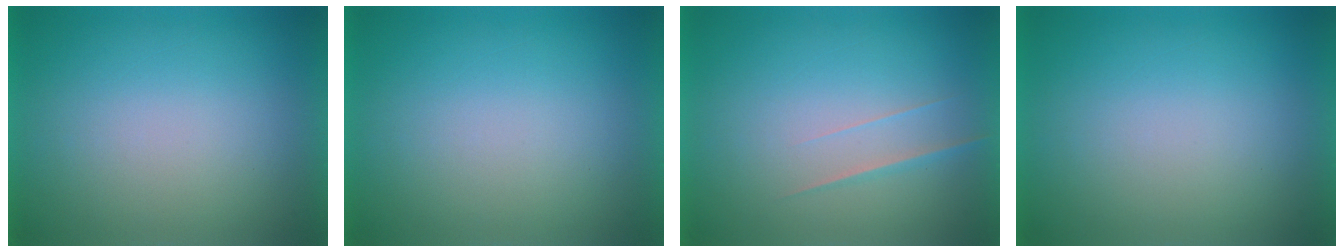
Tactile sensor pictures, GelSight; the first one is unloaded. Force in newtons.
{"total": 0.0}
{"total": 1.9}
{"total": 0.0}